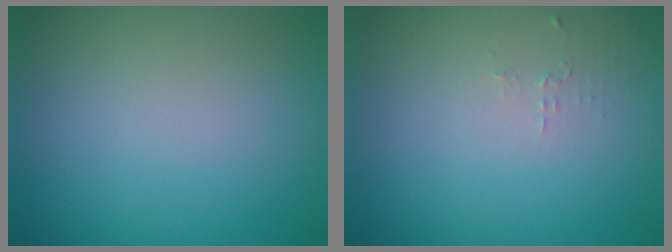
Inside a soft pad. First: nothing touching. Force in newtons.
{"total": 0.9, "press": 0.9, "slide": 0.3}